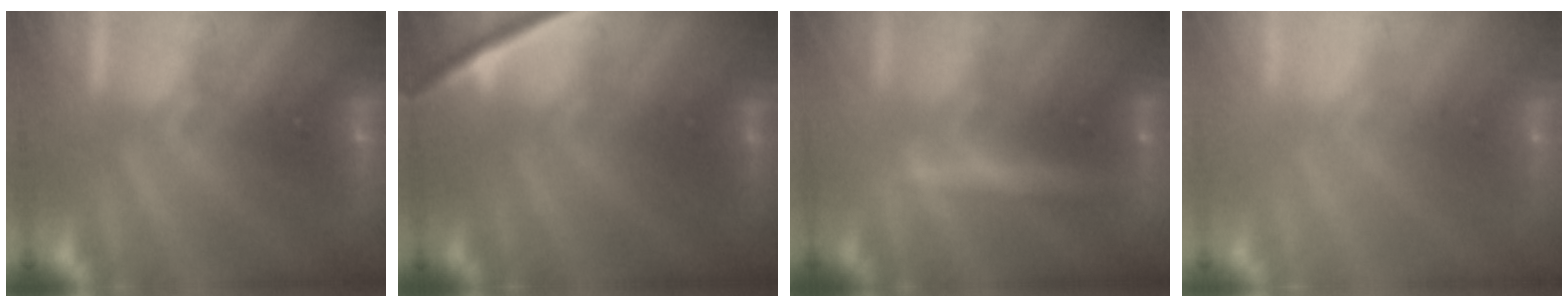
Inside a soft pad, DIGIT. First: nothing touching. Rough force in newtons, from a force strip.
{"total": 2.2}
{"total": 2.0}
{"total": 8.0}